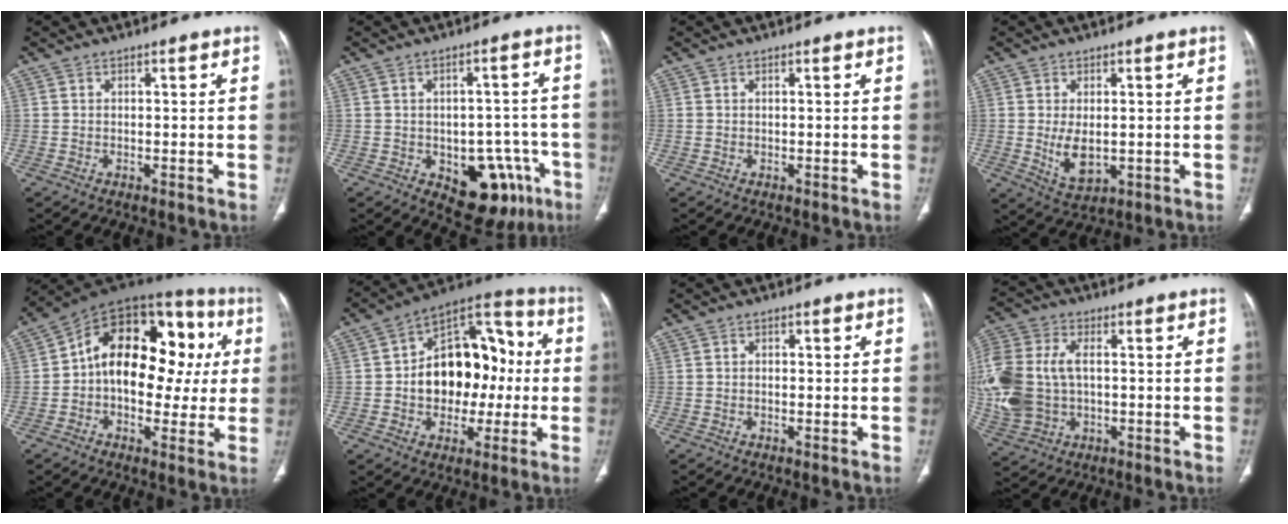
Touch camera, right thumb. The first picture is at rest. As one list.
[{"total": 13.8, "force": [-5.8, 8.3, 9.4], "torque": [-0.071, 0.029, -0.063]}, {"total": 0.0}, {"total": 6.3, "force": [-0.4, 3.6, 5.2], "torque": [-0.087, -0.015, 0.008]}, {"total": 22.7, "force": [2.1, 13.8, 17.9], "torque": [-0.224, 0.046, 0.020]}, {"total": 19.4, "force": [-0.4, 13.3, 14.1], "torque": [-0.154, 0.040, -0.005]}, {"total": 0.7, "force": [0.0, 0.5, 0.5], "torque": [-0.005, 0.001, -0.003]}, {"total": 19.1, "force": [0.1, 13.0, 14.0], "torque": [-0.366, 0.007, 0.014]}]